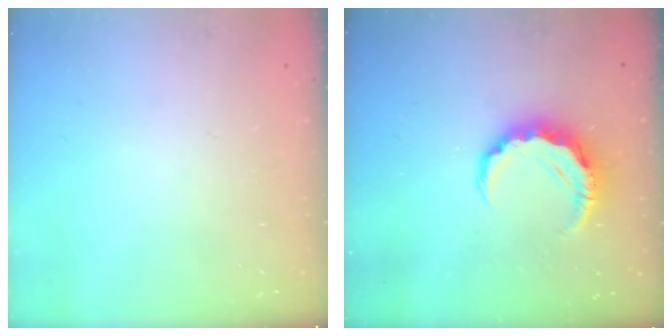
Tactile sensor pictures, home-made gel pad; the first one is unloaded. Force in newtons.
{"total": 8.2, "press": 8.1, "slide": 1.4}